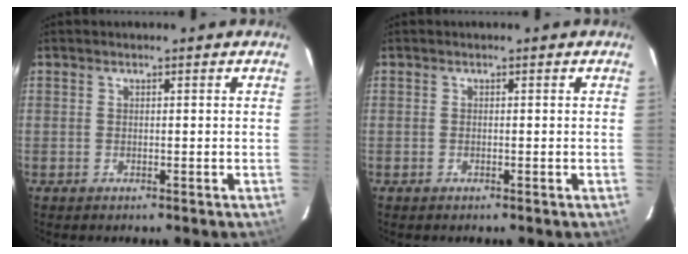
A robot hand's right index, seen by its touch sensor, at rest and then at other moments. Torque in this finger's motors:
{"motor_torque": [0.42, 0.35, 0.03, -0.01]}